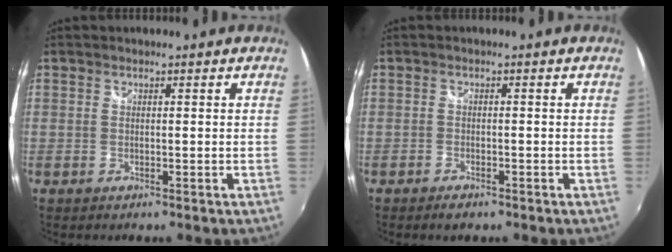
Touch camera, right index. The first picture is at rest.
{"total": 2.1, "force": [-1.6, 1.0, 1.0], "torque": [-0.025, -0.002, -0.028]}